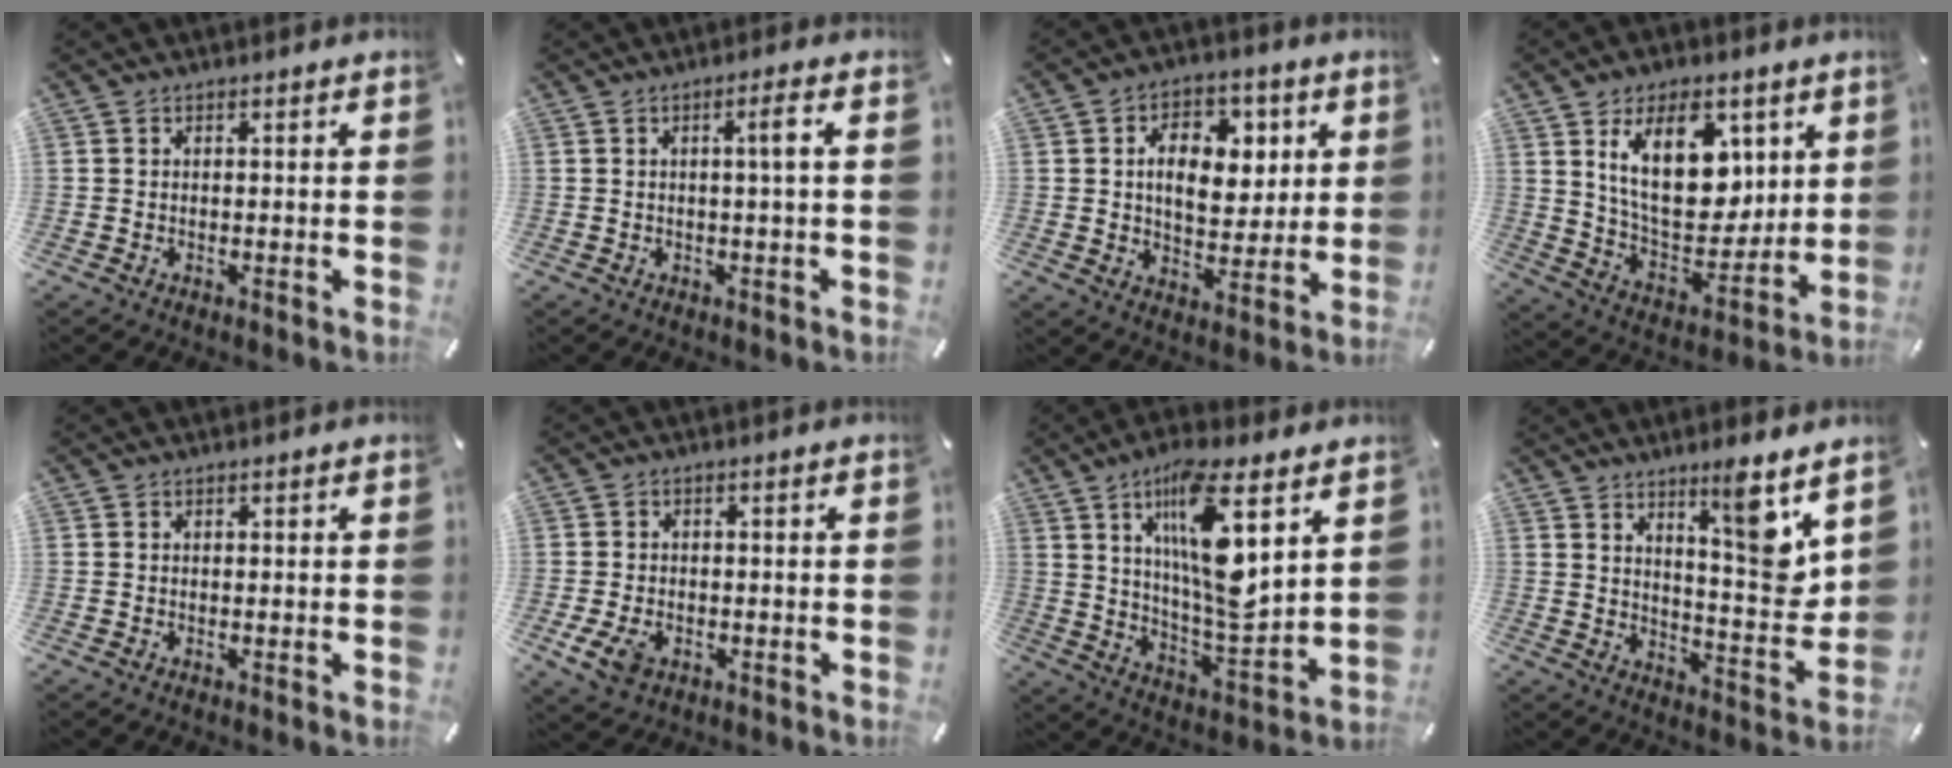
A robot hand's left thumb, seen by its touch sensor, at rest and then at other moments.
{"total": 3.7, "force": [0.5, 0.1, 3.7], "torque": [-0.062, -0.002, 0.003]}
{"total": 11.9, "force": [3.1, 8.4, 7.9], "torque": [-0.107, -0.002, 0.052]}
{"total": 18.8, "force": [7.8, 10.9, 13.2], "torque": [-0.237, -0.030, 0.131]}
{"total": 0.0}
{"total": 5.1, "force": [-1.7, 3.7, 3.1], "torque": [-0.069, -0.001, -0.036]}
{"total": 17.3, "force": [7.9, 4.6, 14.7], "torque": [-0.288, -0.039, 0.121]}
{"total": 11.7, "force": [7.2, 2.3, 9.0], "torque": [-0.112, -0.066, 0.113]}